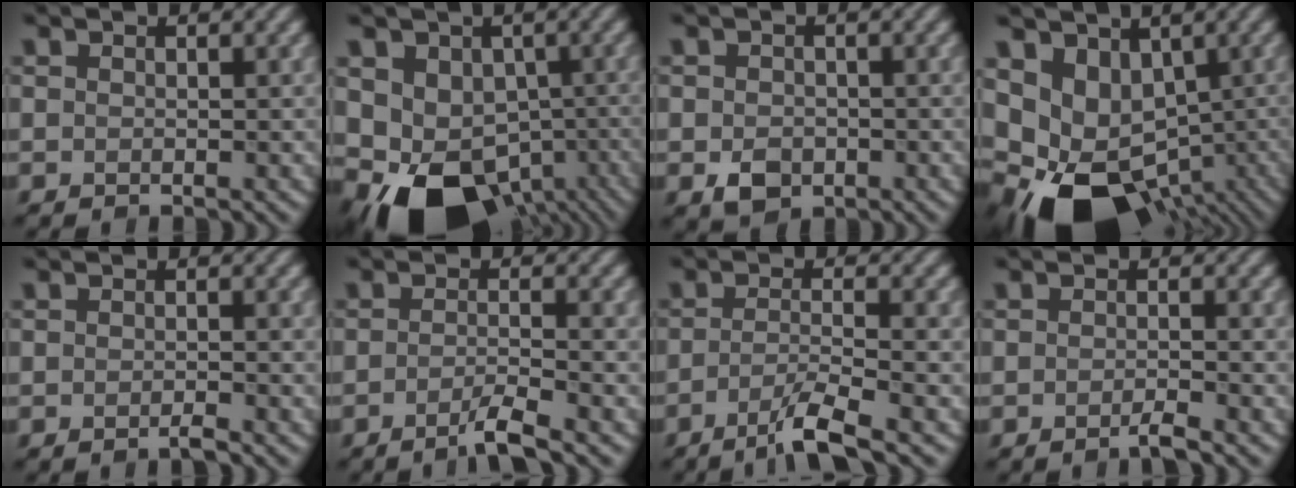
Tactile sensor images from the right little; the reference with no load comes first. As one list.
[{"total": 13.3, "force": [-5.9, 9.4, 7.4], "torque": [-0.110, -0.034, -0.070]}, {"total": 2.9, "force": [-1.0, 2.1, 1.6], "torque": [-0.030, -0.008, -0.021]}, {"total": 11.9, "force": [-3.6, 8.2, 7.9], "torque": [-0.146, -0.040, -0.034]}, {"total": 1.1, "force": [-0.7, 0.1, 0.8], "torque": [-0.013, 0.000, -0.017]}, {"total": 3.1, "force": [-1.7, 0.5, 2.6], "torque": [-0.039, 0.001, -0.045]}, {"total": 4.5, "force": [-2.5, 0.6, 3.7], "torque": [-0.062, -0.001, -0.059]}, {"total": 1.7, "force": [-1.0, 0.2, 1.3], "torque": [-0.017, 0.002, -0.024]}]